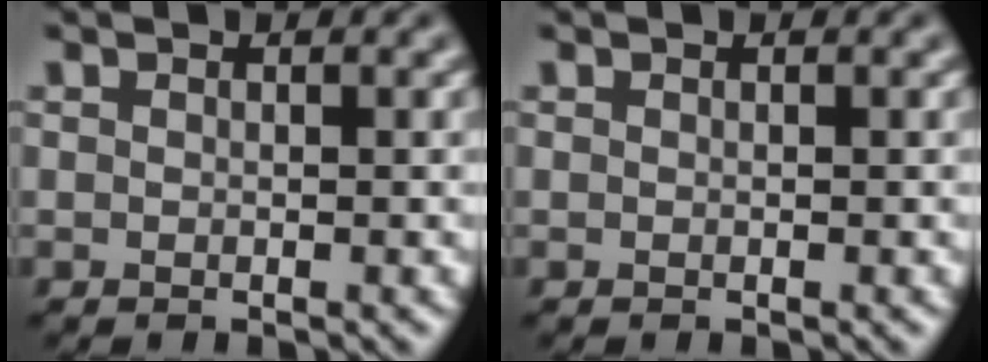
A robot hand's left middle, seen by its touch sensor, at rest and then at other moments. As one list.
[{"total": 0.0}]